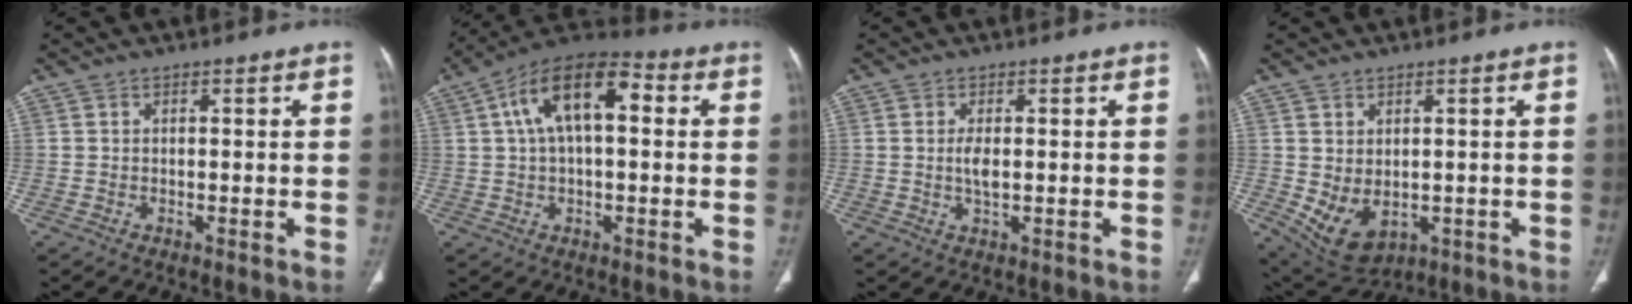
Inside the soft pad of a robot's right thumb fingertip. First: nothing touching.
{"total": 14.5, "force": [3.2, 7.2, 12.2], "torque": [-0.205, 0.034, 0.047]}
{"total": 2.7, "force": [0.1, 1.0, 2.5], "torque": [-0.053, -0.004, 0.003]}
{"total": 8.2, "force": [-0.9, 5.6, 5.9], "torque": [-0.094, -0.007, 0.014]}